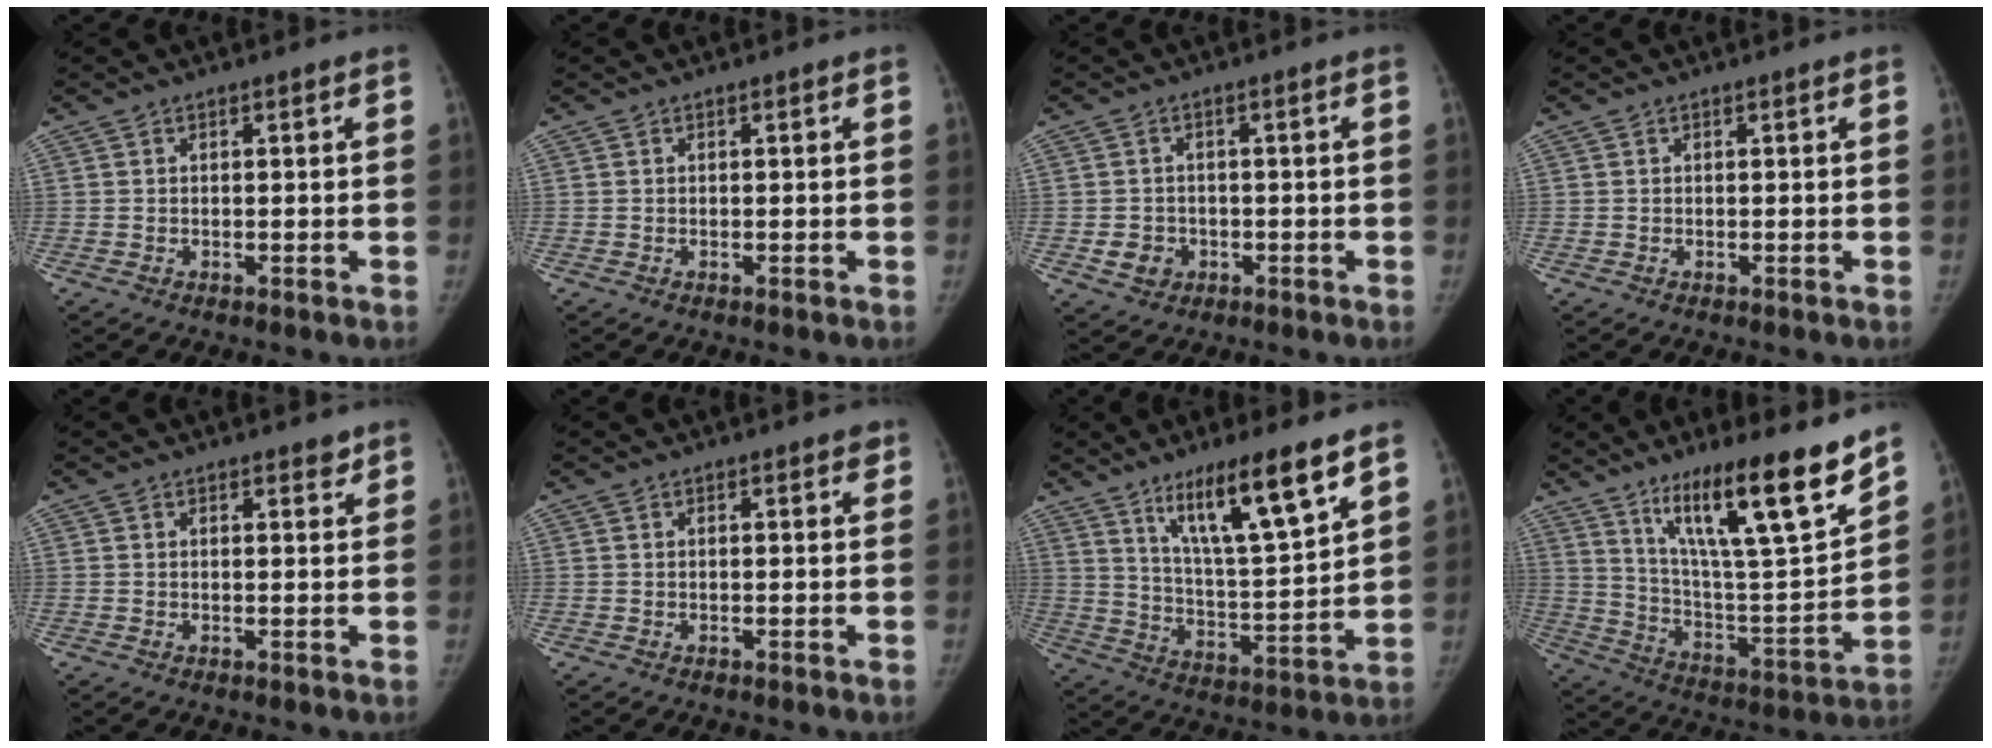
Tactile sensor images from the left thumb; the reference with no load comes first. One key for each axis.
{"total": 0.0}
{"total": 3.9, "fx": -1.2, "fy": 3.4, "fz": 1.4, "tx": -0.012, "ty": 0.006, "tz": -0.014}
{"total": 0.0}
{"total": 1.6, "fx": 1.2, "fy": 0.8, "fz": 0.6, "tx": 0.003, "ty": -0.008, "tz": 0.013}
{"total": 1.0, "fx": 0.7, "fy": 0.5, "fz": 0.6, "tx": -0.001, "ty": -0.001, "tz": 0.004}
{"total": 16.3, "fx": 10.1, "fy": 2.8, "fz": 12.5, "tx": -0.198, "ty": -0.057, "tz": 0.182}
{"total": 22.6, "fx": 15.1, "fy": 3.6, "fz": 16.4, "tx": -0.242, "ty": -0.081, "tz": 0.259}